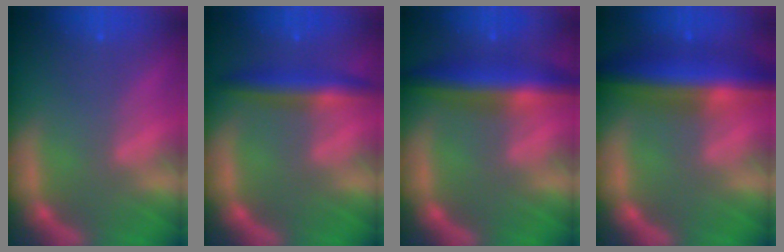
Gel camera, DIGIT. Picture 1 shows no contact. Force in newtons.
{"total": 4.5}
{"total": 7.0}
{"total": 9.5}